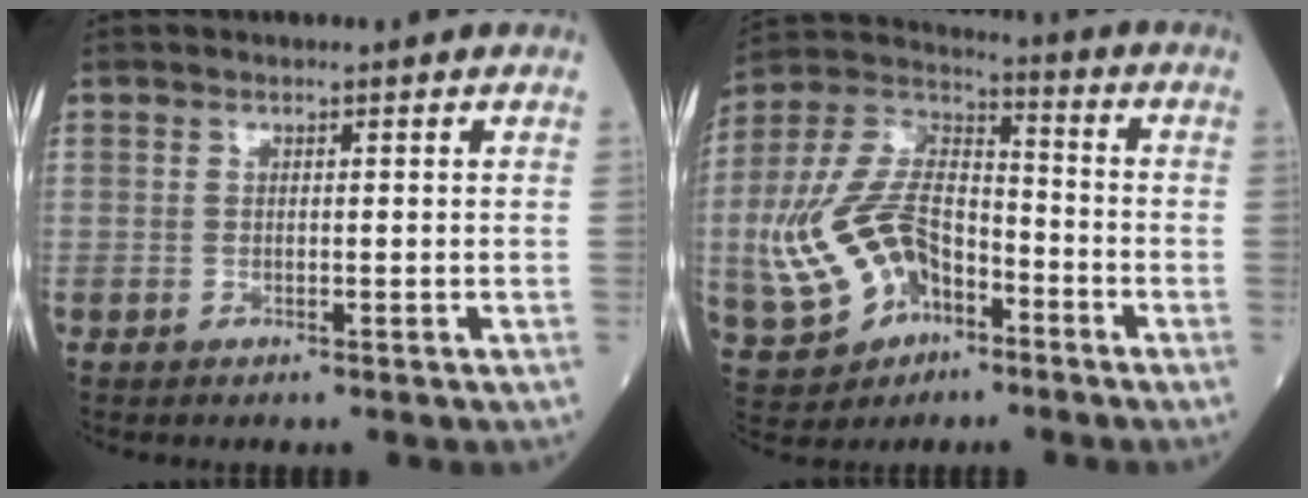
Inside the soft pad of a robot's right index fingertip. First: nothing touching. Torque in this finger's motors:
{"motor_torque": [2.05, -0.09, 1.04, 0.11]}